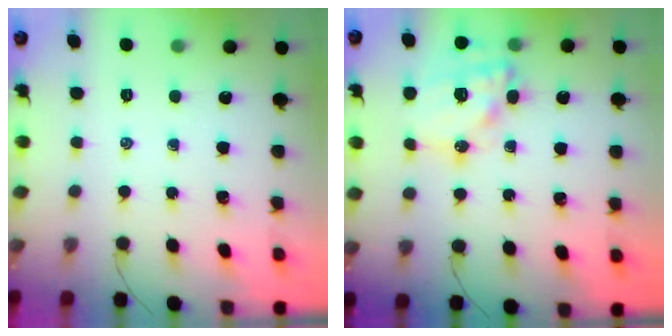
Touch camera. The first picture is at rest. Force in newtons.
{"total": 16.1, "press": 15.7, "slide": 3.6}